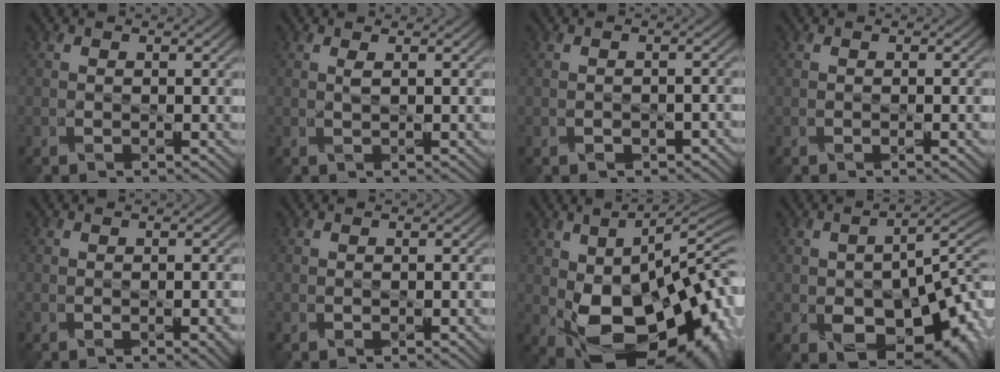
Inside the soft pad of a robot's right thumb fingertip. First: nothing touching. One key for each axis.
{"total": 0.9, "fx": 0.4, "fy": 0.1, "fz": 0.8, "tx": -0.020, "ty": 0.002, "tz": 0.008}
{"total": 1.7, "fx": -0.9, "fy": 1.0, "fz": 1.0, "tx": -0.018, "ty": -0.004, "tz": -0.010}
{"total": 0.8, "fx": -0.2, "fy": 0.1, "fz": 0.8, "tx": -0.013, "ty": -0.001, "tz": -0.002}
{"total": 2.6, "fx": -0.8, "fy": 1.0, "fz": 2.3, "tx": -0.033, "ty": -0.008, "tz": -0.004}
{"total": 0.9, "fx": -0.3, "fy": 0.4, "fz": 0.8, "tx": -0.016, "ty": -0.002, "tz": -0.003}
{"total": 20.4, "fx": -4.2, "fy": 10.9, "fz": 16.8, "tx": -0.264, "ty": -0.031, "tz": -0.055}
{"total": 14.9, "fx": -4.9, "fy": 8.7, "fz": 11.0, "tx": -0.154, "ty": -0.038, "tz": -0.054}